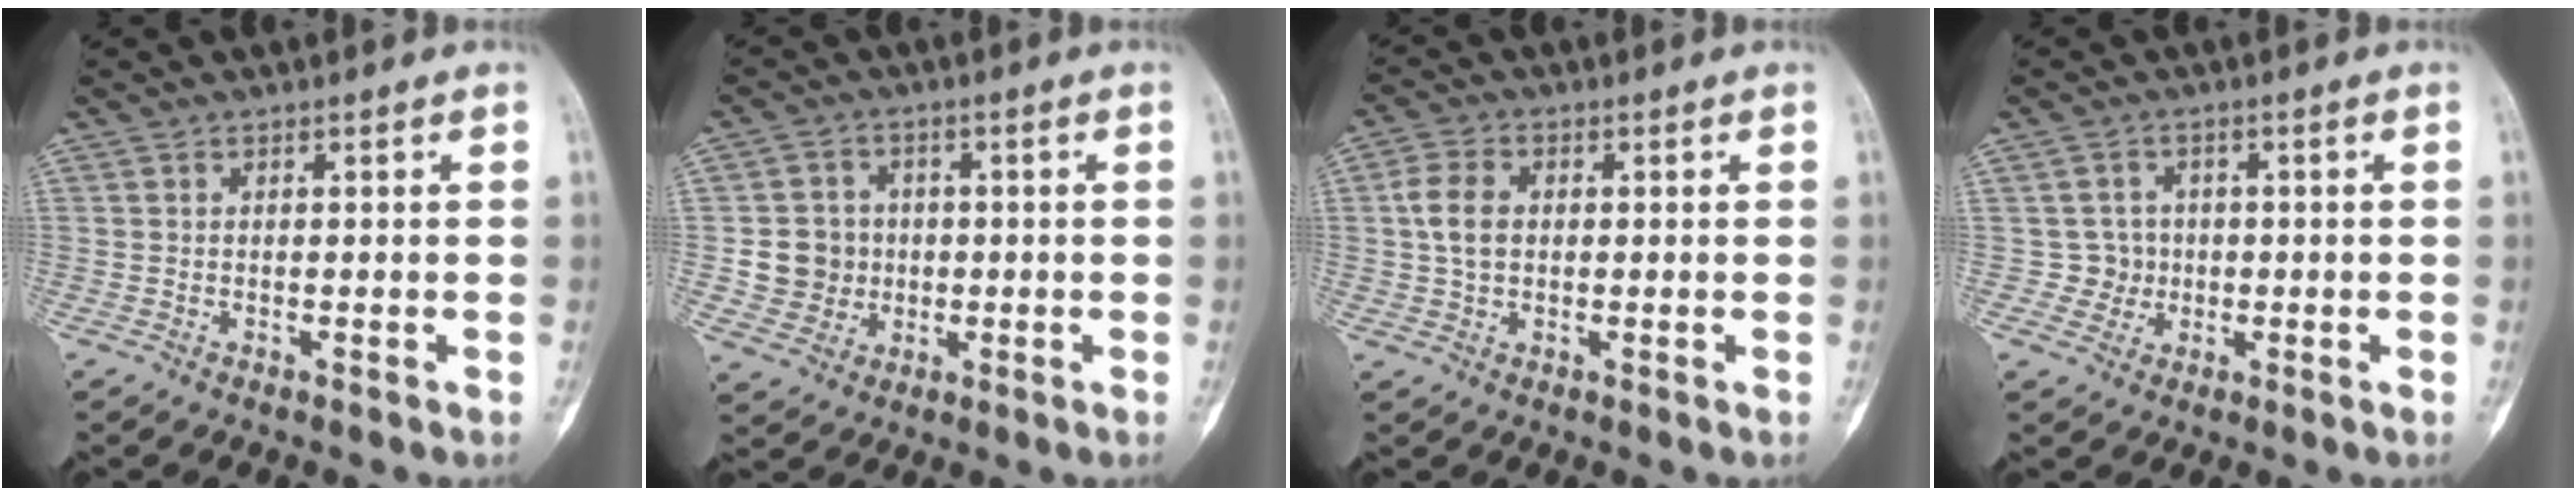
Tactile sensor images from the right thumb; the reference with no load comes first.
{"total": 7.4, "force": [-0.3, 7.1, 2.1], "torque": [-0.009, 0.008, -0.002]}
{"total": 6.0, "force": [0.7, 4.3, 4.2], "torque": [-0.079, 0.007, 0.009]}
{"total": 3.6, "force": [-0.2, 3.6, 0.0], "torque": [0.029, 0.011, -0.007]}